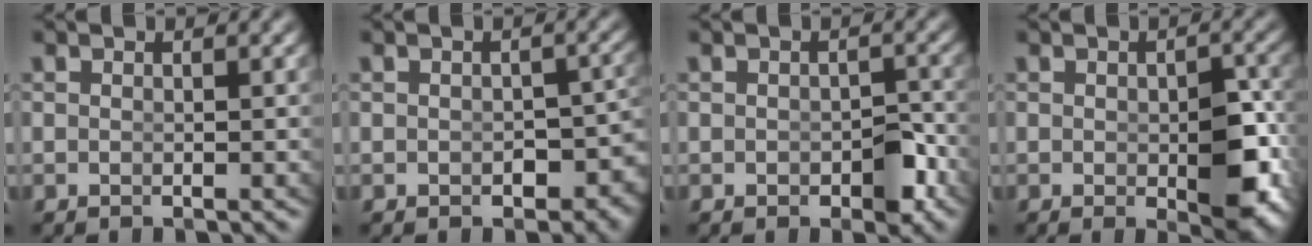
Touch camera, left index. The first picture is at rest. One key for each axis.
{"total": 2.8, "fx": -1.6, "fy": 1.6, "fz": 1.6, "tx": -0.011, "ty": -0.013, "tz": -0.018}
{"total": 2.1, "fx": -1.0, "fy": 1.0, "fz": 1.5, "tx": -0.014, "ty": -0.008, "tz": -0.012}
{"total": 5.2, "fx": -1.3, "fy": 2.5, "fz": 4.3, "tx": -0.058, "ty": -0.021, "tz": -0.012}